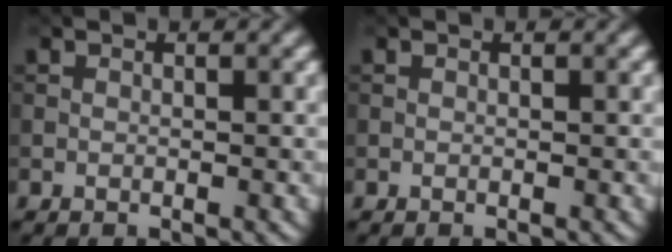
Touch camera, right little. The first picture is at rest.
{"total": 0.0}